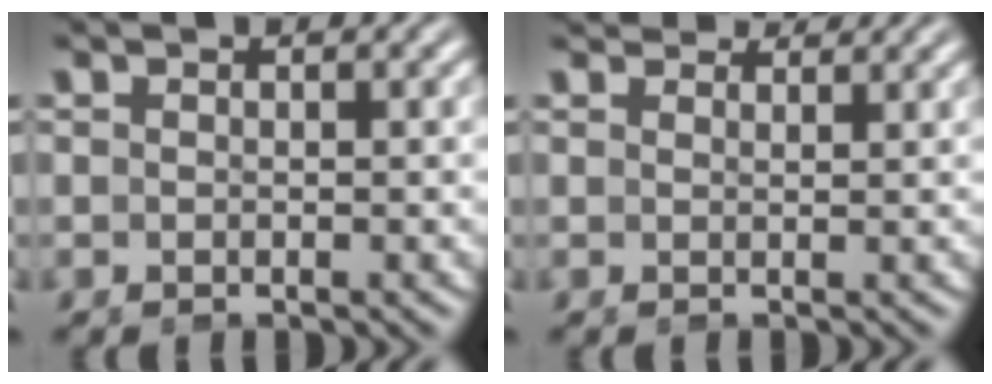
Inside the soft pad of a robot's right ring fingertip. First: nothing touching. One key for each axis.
{"total": 2.9, "fx": 2.8, "fy": -0.3, "fz": 0.4, "tx": 0.003, "ty": 0.006, "tz": 0.047}